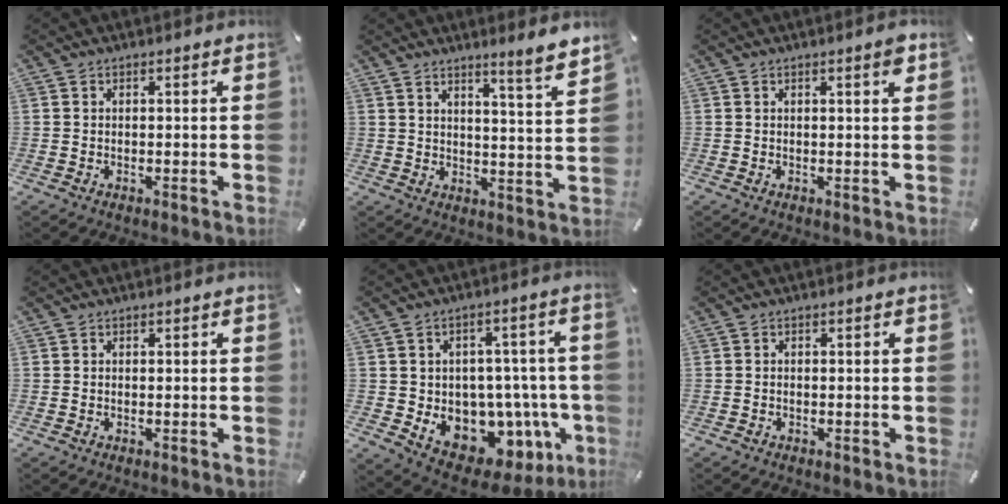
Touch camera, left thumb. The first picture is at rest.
{"total": 6.5, "force": [5.6, -0.3, 3.3], "torque": [-0.053, -0.042, 0.093]}
{"total": 1.8, "force": [0.9, 0.2, 1.5], "torque": [-0.024, -0.002, 0.012]}
{"total": 0.0}
{"total": 11.3, "force": [-4.2, 8.8, 5.7], "torque": [-0.057, -0.003, -0.051]}
{"total": 0.7, "force": [-0.5, 0.5, 0.0], "torque": [0.001, 0.003, -0.013]}